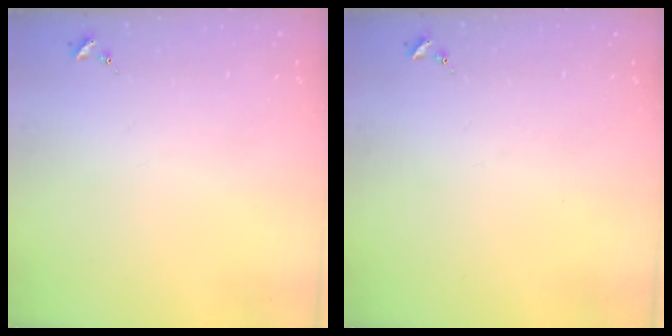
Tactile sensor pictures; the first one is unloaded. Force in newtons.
{"total": 0.0}